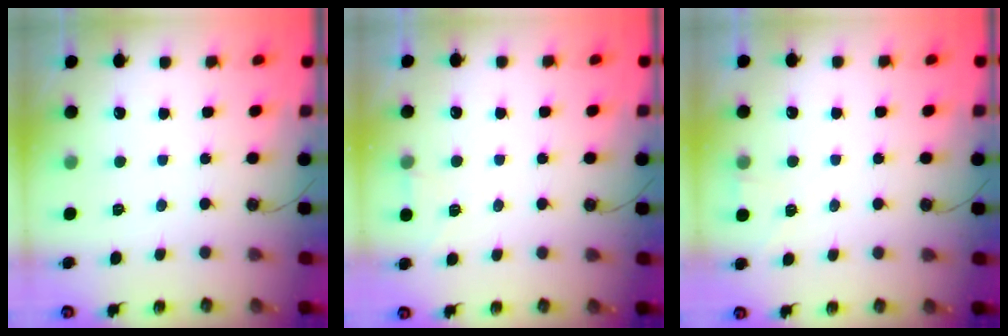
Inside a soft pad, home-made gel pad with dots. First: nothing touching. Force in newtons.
{"total": 5.9, "press": 4.0, "slide": 4.4}
{"total": 2.6, "press": 2.1, "slide": 1.5}